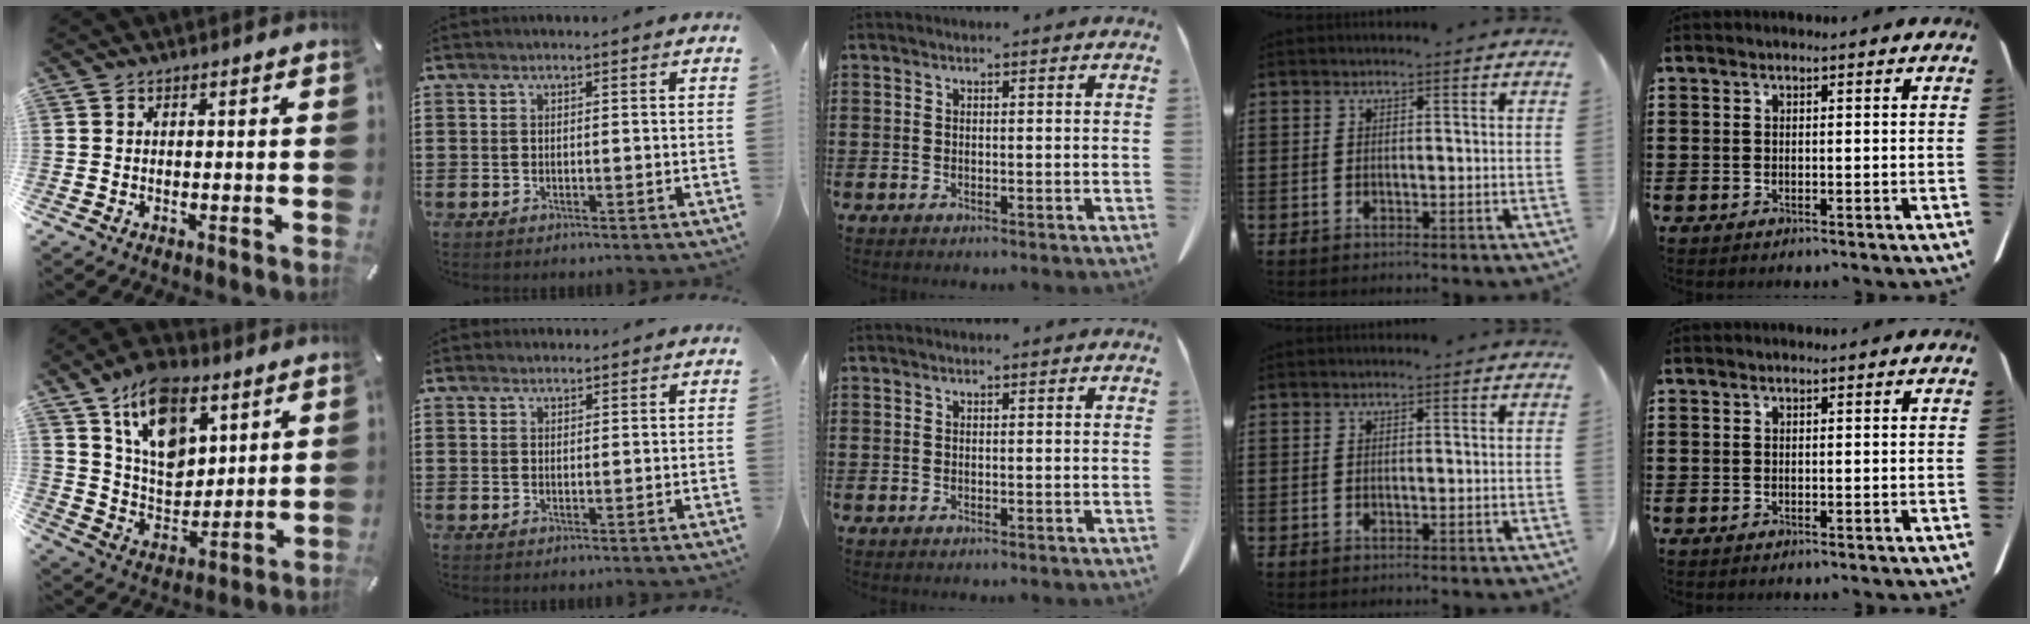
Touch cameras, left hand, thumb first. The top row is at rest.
{"thumb": {"total": 15.6, "force": [8.5, 10.0, 8.4], "torque": [-0.141, -0.036, 0.161]}, "index": {"total": 1.3, "force": [1.2, 0.4, 0.1], "torque": [-0.005, 0.000, 0.024]}}